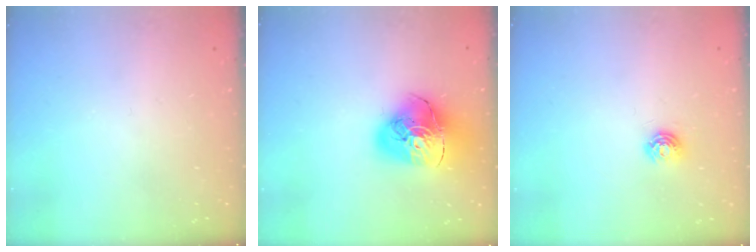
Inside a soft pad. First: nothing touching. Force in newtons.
{"total": 18.7, "press": 18.6, "slide": 2.1}
{"total": 5.0, "press": 5.0, "slide": 0.6}